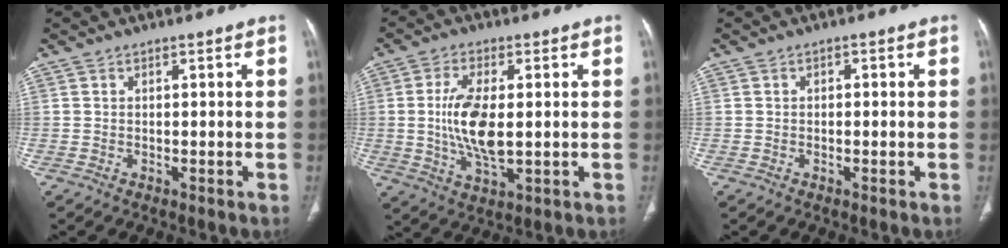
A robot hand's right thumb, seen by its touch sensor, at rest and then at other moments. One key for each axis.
{"total": 10.7, "fx": 0.2, "fy": 4.6, "fz": 9.7, "tx": -0.196, "ty": -0.011, "tz": 0.008}
{"total": 0.9, "fx": 0.0, "fy": 0.7, "fz": 0.6, "tx": -0.003, "ty": 0.003, "tz": -0.005}